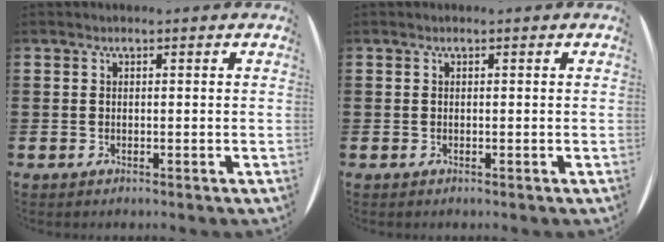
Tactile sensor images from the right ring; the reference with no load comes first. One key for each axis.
{"total": 0.0}